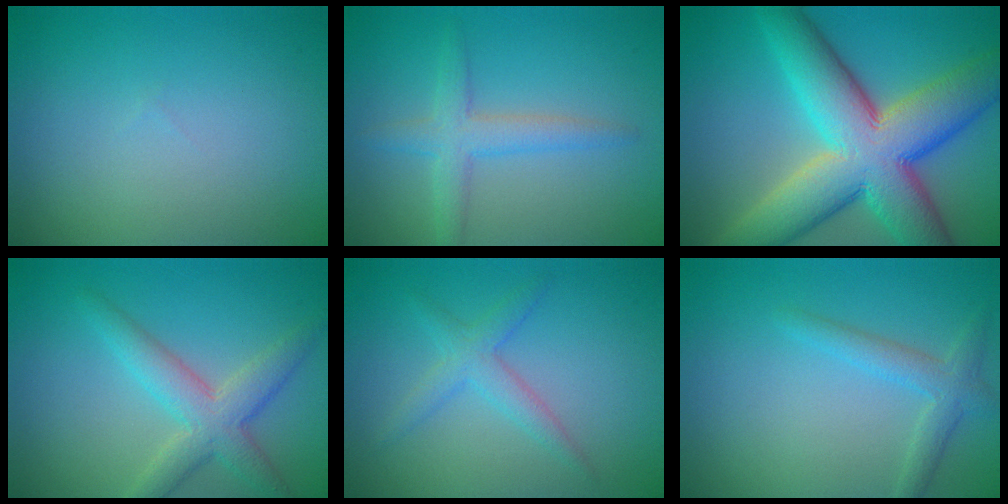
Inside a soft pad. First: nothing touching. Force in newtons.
{"total": 3.1, "press": 3.1, "slide": 0.2}
{"total": 13.5, "press": 13.5, "slide": 0.5}
{"total": 4.4, "press": 4.4, "slide": 0.2}
{"total": 2.3, "press": 2.3, "slide": 0.2}
{"total": 2.3, "press": 2.3, "slide": 0.2}